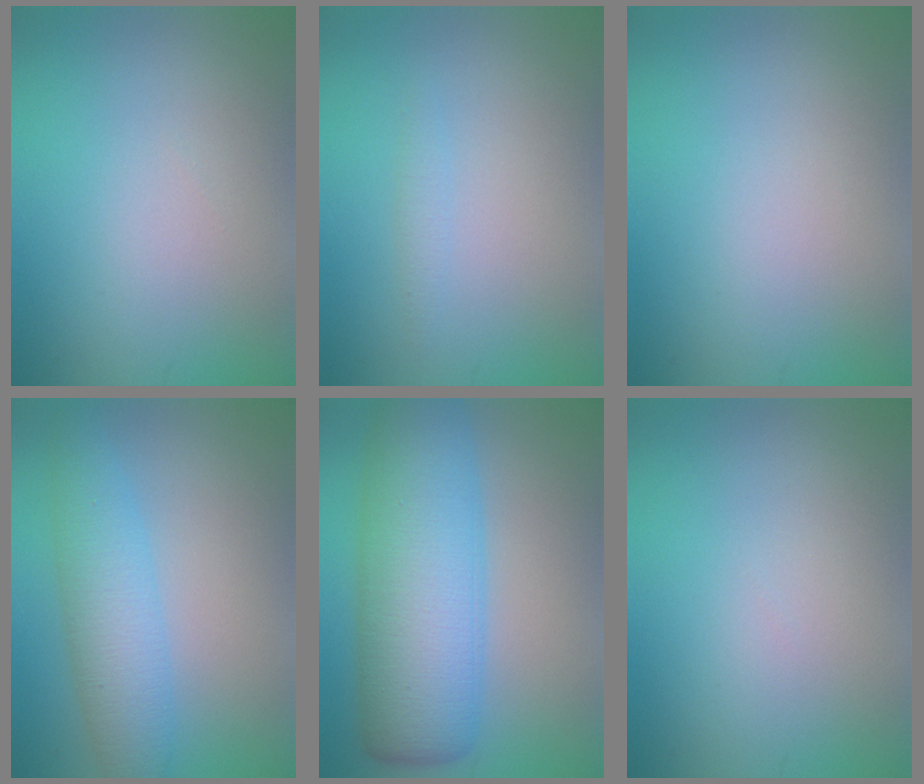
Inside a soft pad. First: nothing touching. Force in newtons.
{"total": 0.8, "press": 0.8, "slide": 0.1}
{"total": 0.0}
{"total": 5.0, "press": 5.0, "slide": 0.1}
{"total": 11.5, "press": 11.5, "slide": 0.3}
{"total": 0.0}